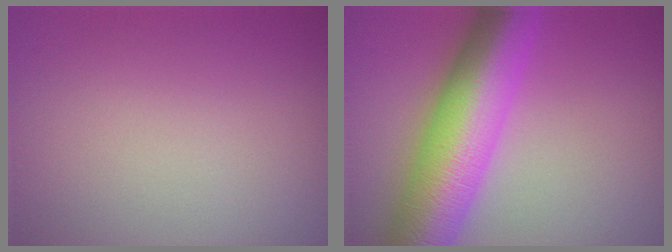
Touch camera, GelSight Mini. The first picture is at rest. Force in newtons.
{"total": 11.5, "press": 11.5, "slide": 0.1}